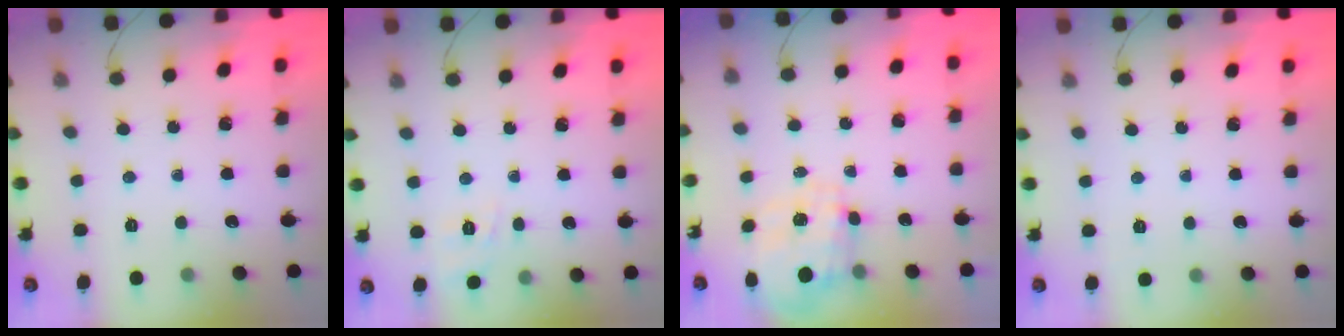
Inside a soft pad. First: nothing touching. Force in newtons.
{"total": 1.9, "press": 0.5, "slide": 1.8}
{"total": 3.5, "press": 3.4, "slide": 1.1}
{"total": 5.9, "press": 5.6, "slide": 1.6}